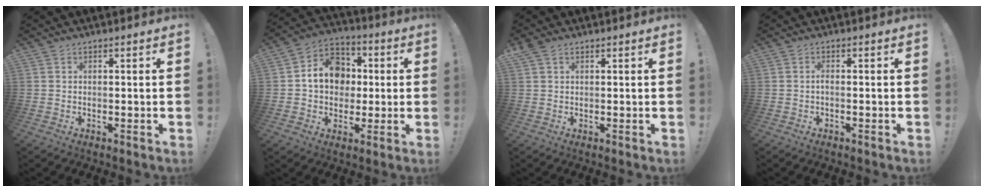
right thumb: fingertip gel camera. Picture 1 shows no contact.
{"total": 14.0, "force": [1.7, 12.1, 7.0], "torque": [-0.082, 0.010, 0.041]}
{"total": 1.9, "force": [1.2, 1.0, 1.1], "torque": [-0.025, 0.000, 0.024]}
{"total": 1.1, "force": [-0.6, 0.1, 1.0], "torque": [-0.017, 0.002, -0.011]}